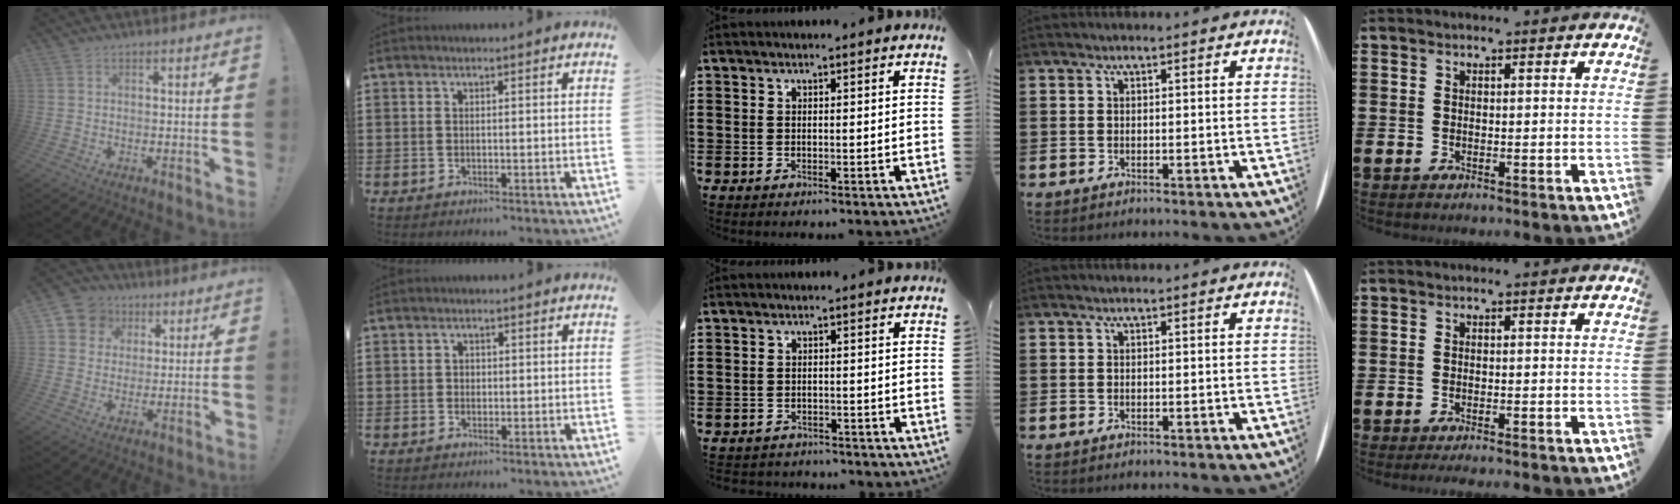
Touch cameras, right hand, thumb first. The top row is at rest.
{"thumb": {"total": 8.9, "force": [3.0, 8.1, 2.1], "torque": [-0.031, -0.010, 0.063]}, "index": {"total": 0.8, "force": [0.0, 0.7, 0.3], "torque": [-0.008, 0.004, 0.000]}, "middle": {"total": 1.2, "force": [-1.2, 0.2, -0.4], "torque": [0.003, 0.000, -0.027]}, "little": {"total": 0.6, "force": [-0.5, -0.1, 0.3], "torque": [-0.002, -0.002, -0.010]}}